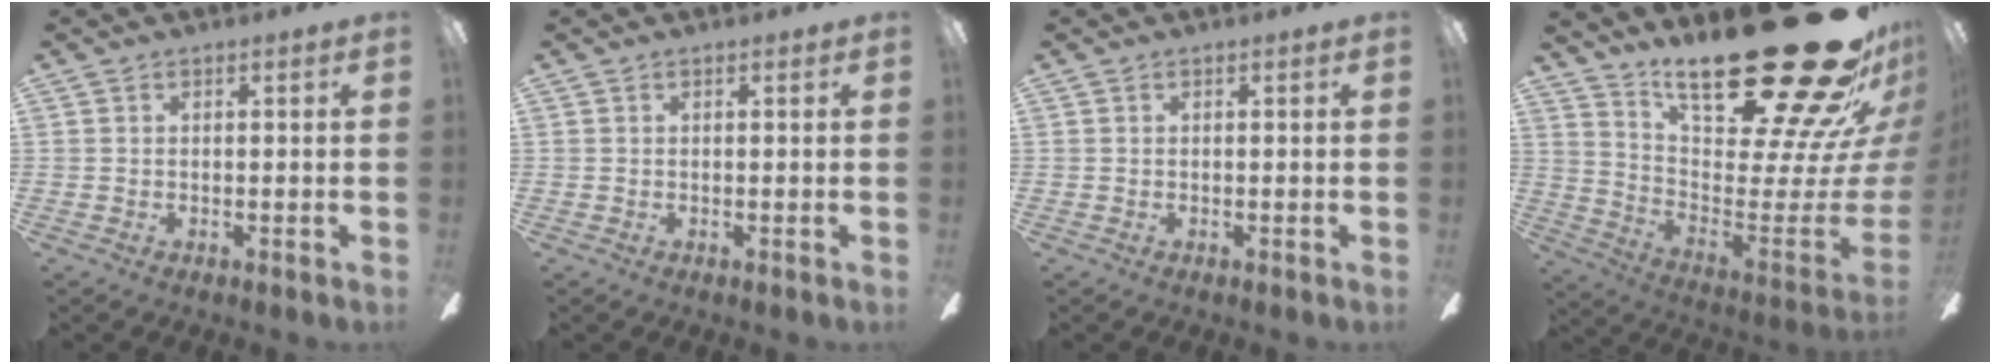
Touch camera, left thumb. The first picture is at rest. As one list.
[{"total": 0.0}, {"total": 0.0}, {"total": 33.5, "force": [22.6, 9.9, 22.7], "torque": [-0.281, -0.183, 0.406]}]